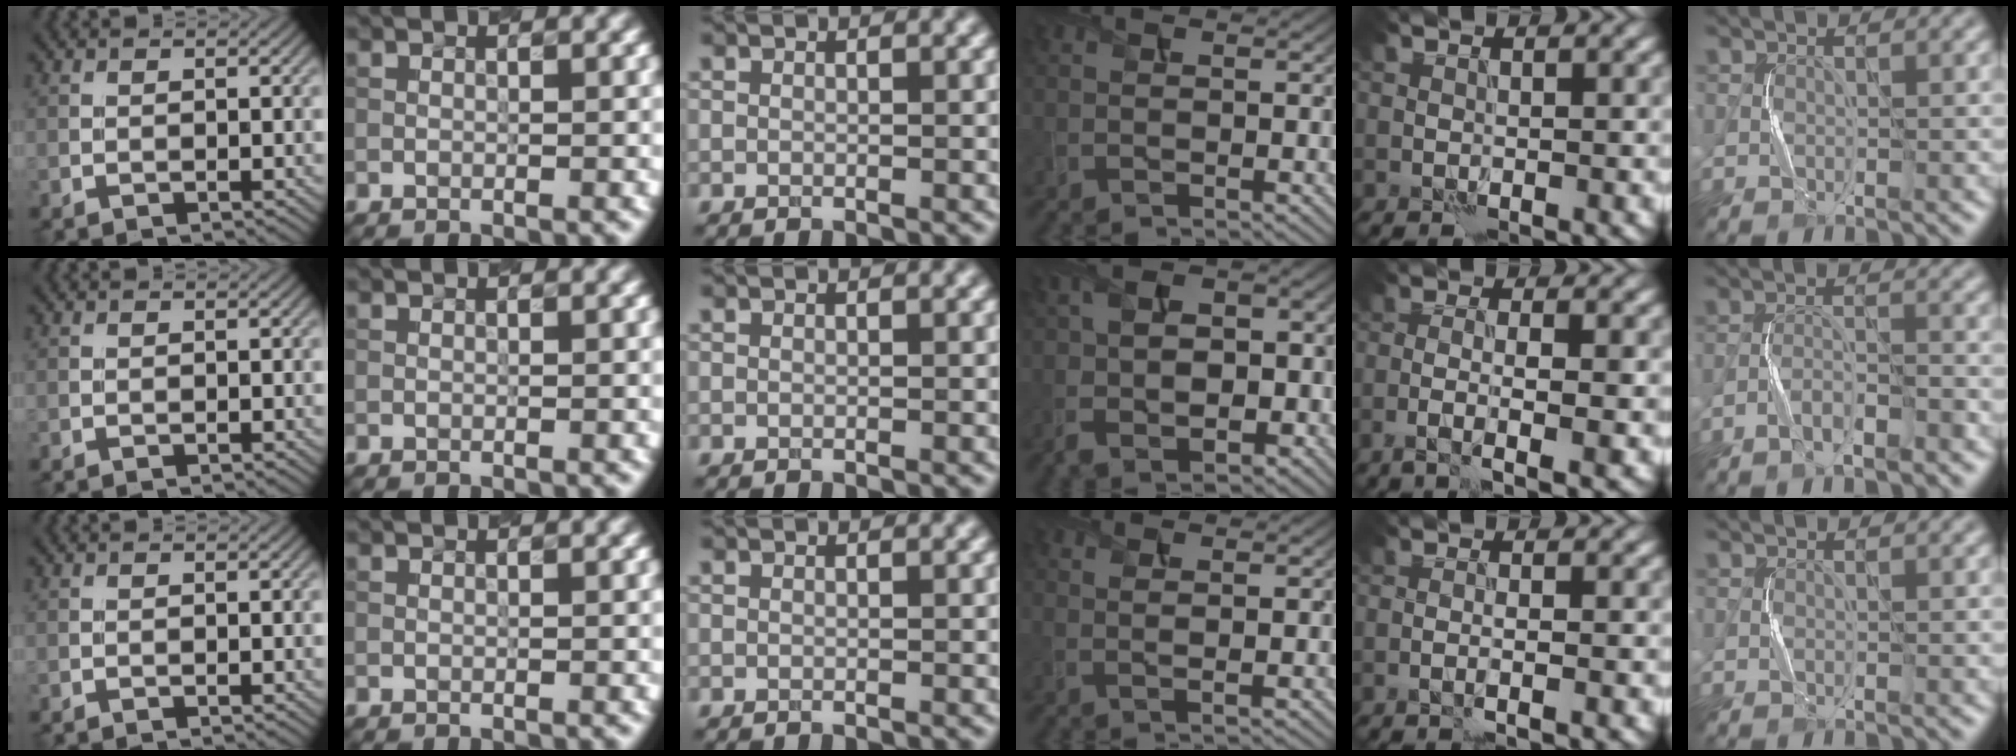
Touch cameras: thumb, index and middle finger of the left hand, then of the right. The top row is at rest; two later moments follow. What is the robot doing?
{"motion": "squeeze", "object": "sponge"}